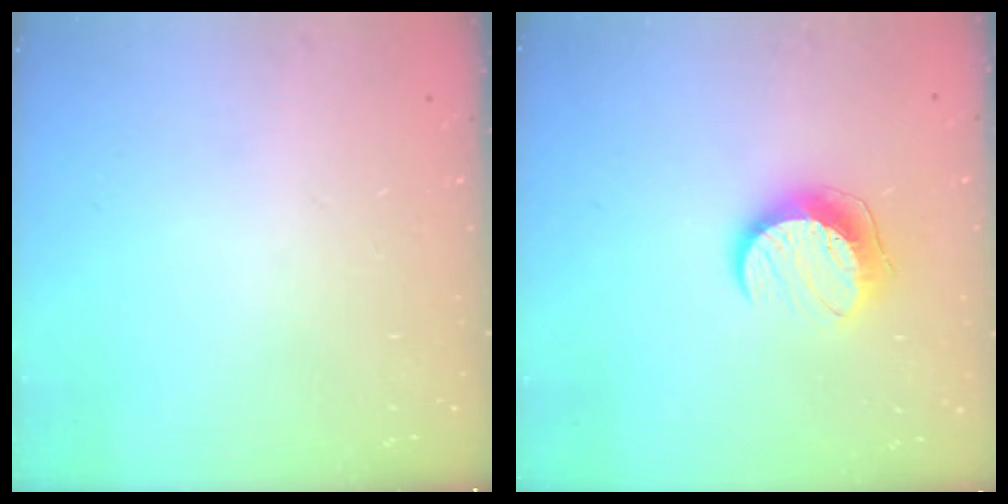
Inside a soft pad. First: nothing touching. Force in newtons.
{"total": 10.0, "press": 10.0, "slide": 0.4}